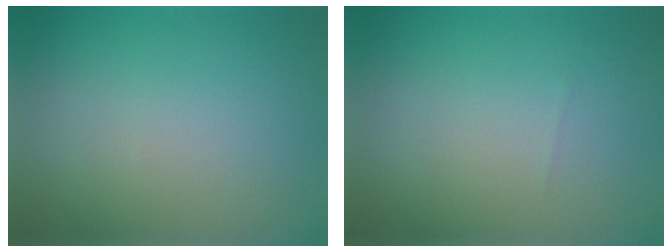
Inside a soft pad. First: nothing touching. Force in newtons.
{"total": 0.0}